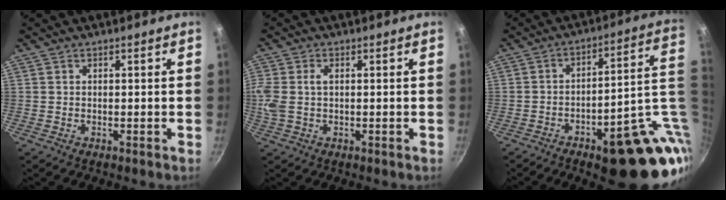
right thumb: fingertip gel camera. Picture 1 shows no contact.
{"total": 6.2, "force": [0.6, 3.8, 4.8], "torque": [-0.105, 0.007, 0.010]}
{"total": 23.7, "force": [-4.5, 9.2, 21.4], "torque": [-0.214, 0.013, -0.044]}